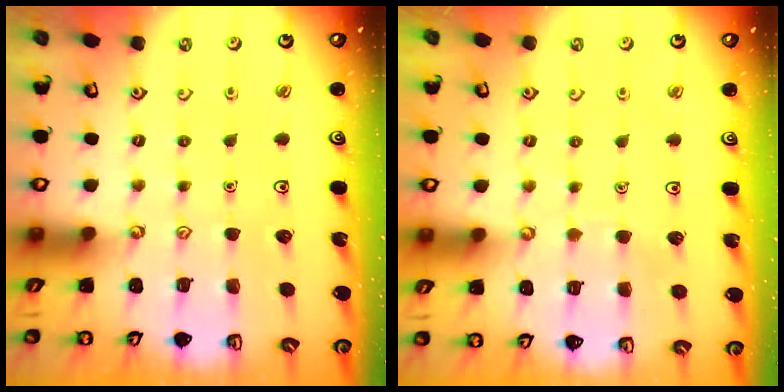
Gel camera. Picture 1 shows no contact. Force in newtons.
{"total": 1.4, "press": 1.4, "slide": 0.1}